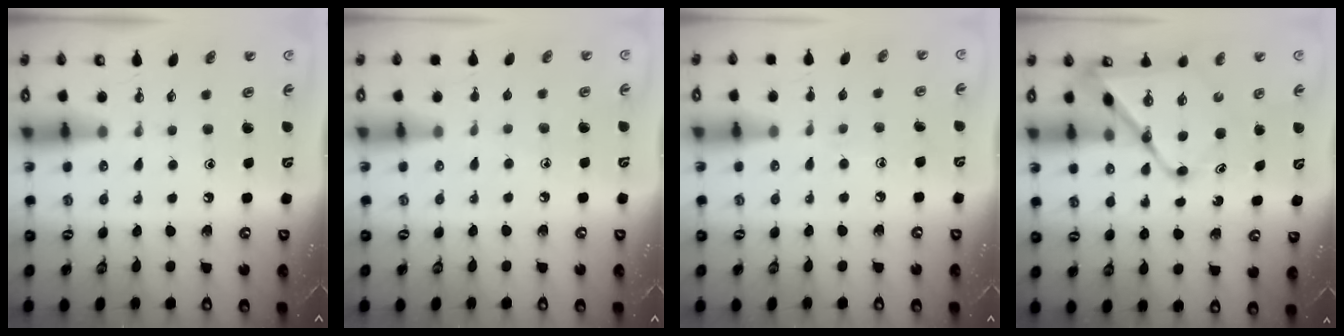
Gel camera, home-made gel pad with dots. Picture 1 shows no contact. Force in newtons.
{"total": 3.7, "press": 3.7, "slide": 0.4}
{"total": 5.5, "press": 5.4, "slide": 0.5}
{"total": 12.2, "press": 12.1, "slide": 1.2}